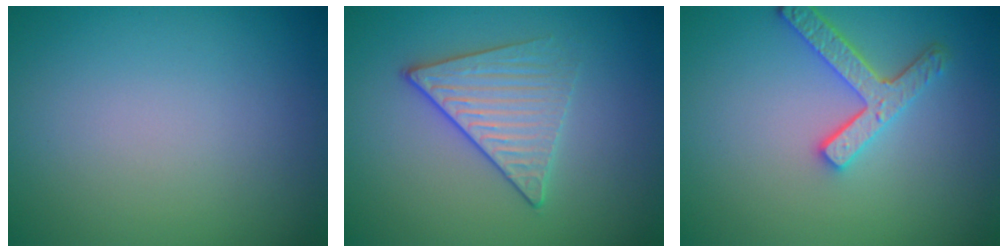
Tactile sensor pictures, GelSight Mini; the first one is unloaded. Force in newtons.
{"total": 3.4, "press": 3.1, "slide": 1.3}
{"total": 3.8, "press": 3.0, "slide": 2.4}